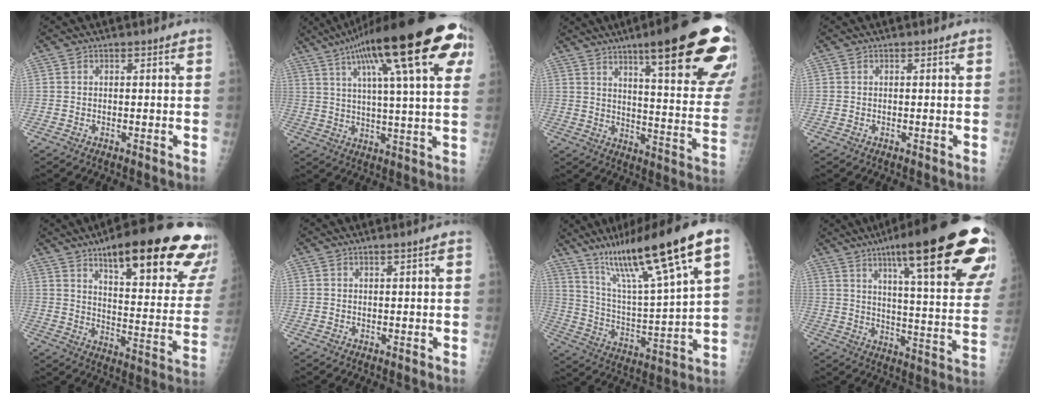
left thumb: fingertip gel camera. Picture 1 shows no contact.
{"total": 28.0, "force": [12.9, 6.6, 23.9], "torque": [-0.349, 0.004, 0.191]}
{"total": 27.2, "force": [16.1, 4.5, 21.4], "torque": [-0.233, -0.057, 0.221]}
{"total": 0.0}
{"total": 28.7, "force": [18.1, 7.2, 21.0], "torque": [-0.239, -0.061, 0.247]}
{"total": 0.9, "force": [0.3, 0.0, 0.9], "torque": [-0.016, 0.001, 0.006]}
{"total": 23.2, "force": [13.3, 2.6, 18.9], "torque": [-0.311, -0.029, 0.228]}
{"total": 29.9, "force": [17.0, 5.2, 24.0], "torque": [-0.277, -0.035, 0.239]}